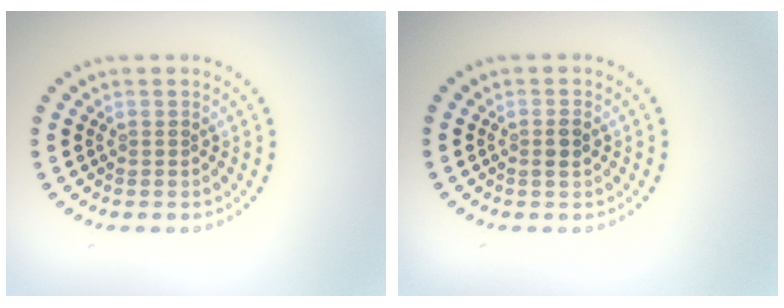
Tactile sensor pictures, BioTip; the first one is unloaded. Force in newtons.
{"total": 1.1, "press": 1.0, "slide": 0.2}